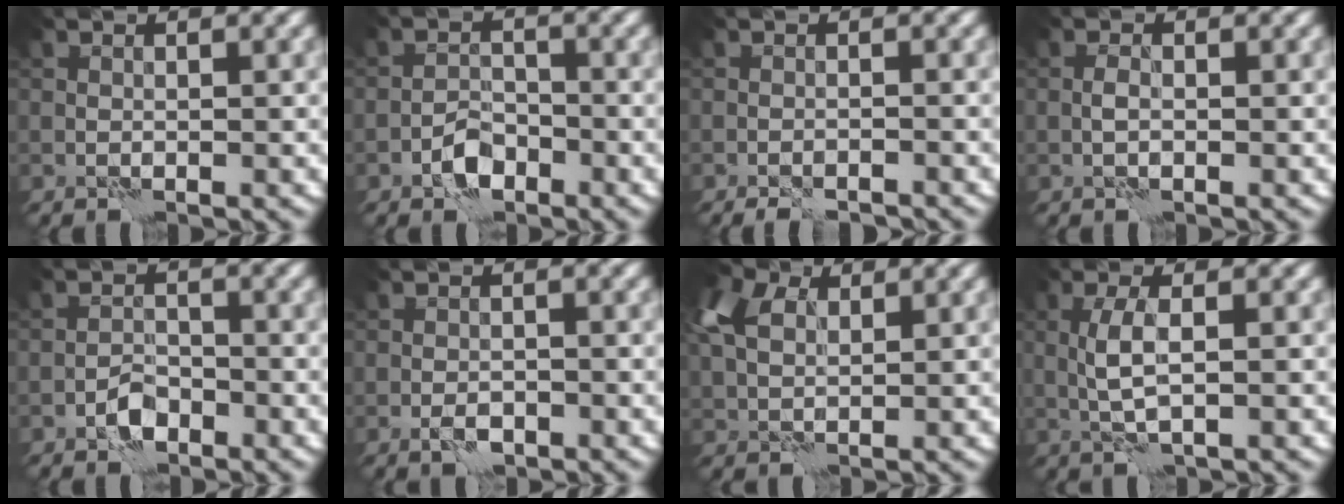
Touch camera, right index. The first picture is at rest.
{"total": 2.7, "force": [-1.8, 1.5, 1.3], "torque": [-0.020, 0.009, -0.037]}
{"total": 2.9, "force": [-2.6, 0.5, 1.1], "torque": [-0.022, 0.004, -0.038]}
{"total": 1.1, "force": [-0.4, 0.4, 0.9], "torque": [-0.017, 0.005, -0.011]}
{"total": 2.3, "force": [-1.5, 1.3, 1.2], "torque": [-0.017, 0.008, -0.031]}
{"total": 1.5, "force": [-0.9, 0.7, 1.0], "torque": [-0.017, 0.004, -0.019]}
{"total": 5.9, "force": [2.4, 3.7, 3.9], "torque": [-0.108, 0.025, 0.039]}
{"total": 2.8, "force": [0.1, 0.7, 2.7], "torque": [-0.061, 0.006, 0.001]}